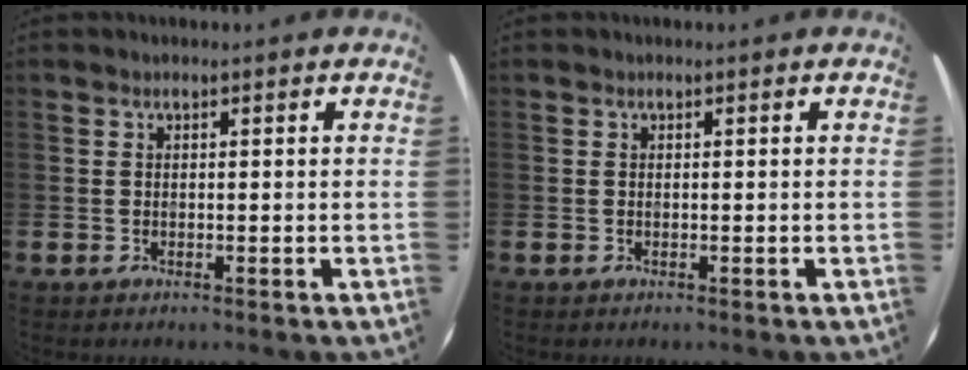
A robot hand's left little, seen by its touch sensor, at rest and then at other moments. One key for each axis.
{"total": 0.0}